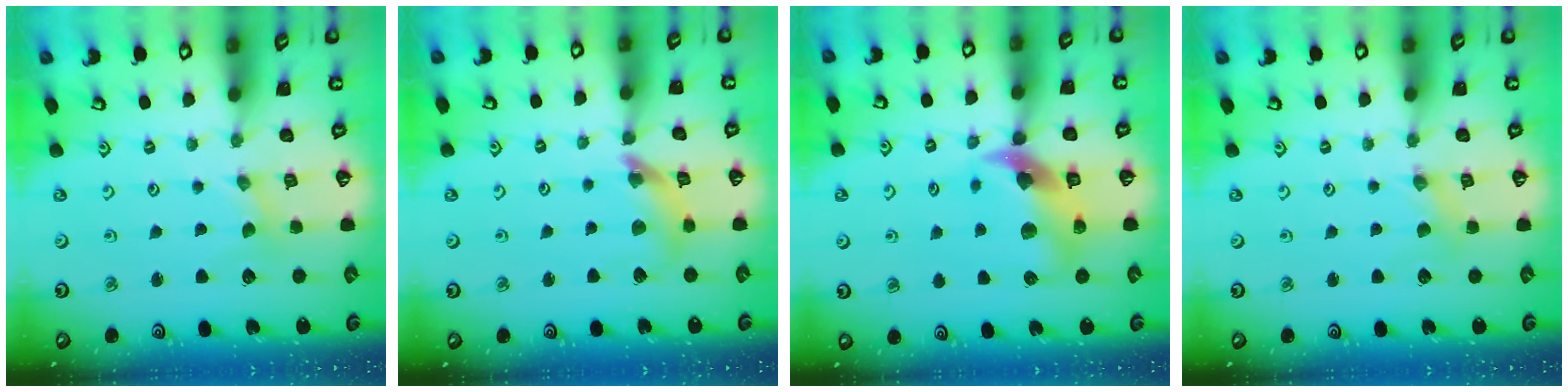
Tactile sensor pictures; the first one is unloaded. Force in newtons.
{"total": 10.7, "press": 10.6, "slide": 1.3}
{"total": 12.8, "press": 12.6, "slide": 2.0}
{"total": 1.3, "press": 1.3, "slide": 0.3}